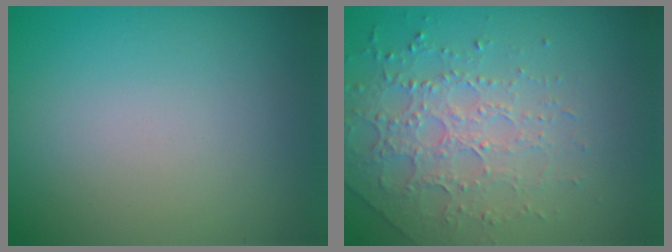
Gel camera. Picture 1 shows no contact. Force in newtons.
{"total": 3.0, "press": 2.8, "slide": 1.1}